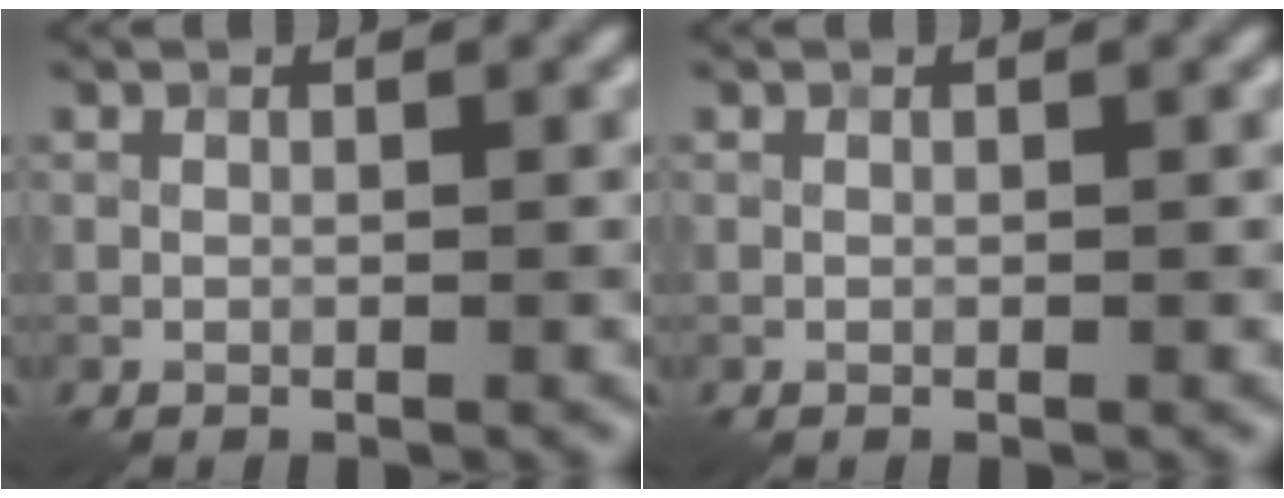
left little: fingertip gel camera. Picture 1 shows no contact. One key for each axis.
{"total": 0.0}